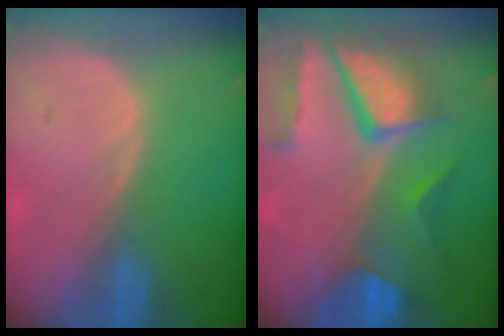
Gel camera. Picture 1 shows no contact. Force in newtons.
{"total": 11.0, "press": 9.0, "slide": 6.3}